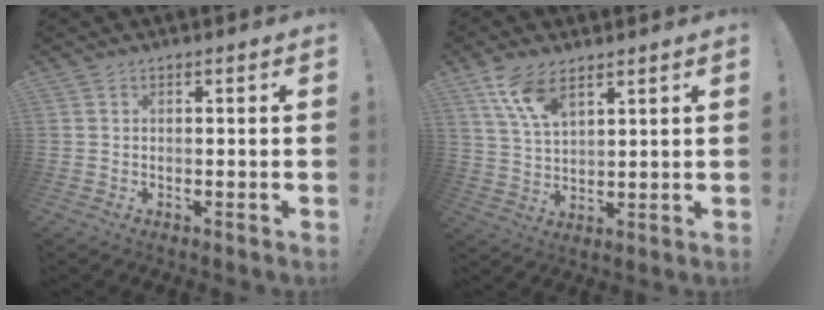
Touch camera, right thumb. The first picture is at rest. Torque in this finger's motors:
{"motor_torque": [0.20, 0.15, 0.70, 0.88, 0.02]}